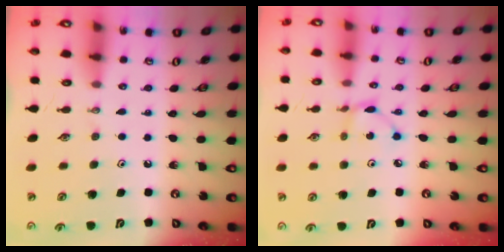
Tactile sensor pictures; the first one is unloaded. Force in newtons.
{"total": 3.9, "press": 3.9, "slide": 0.2}